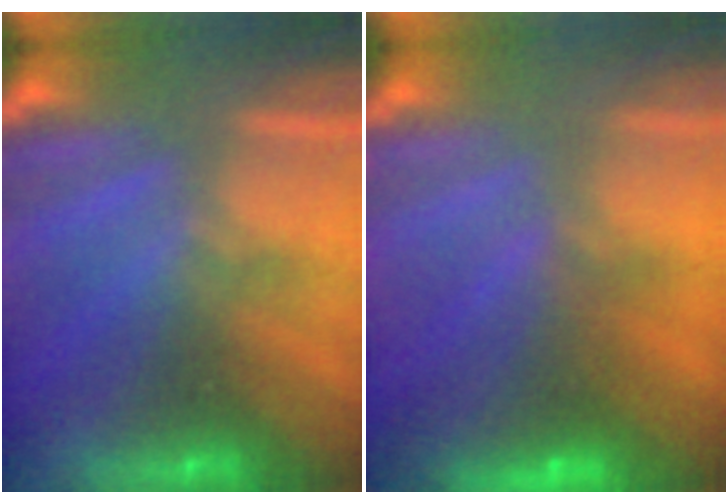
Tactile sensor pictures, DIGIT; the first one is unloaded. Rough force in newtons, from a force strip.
{"total": 5.8}